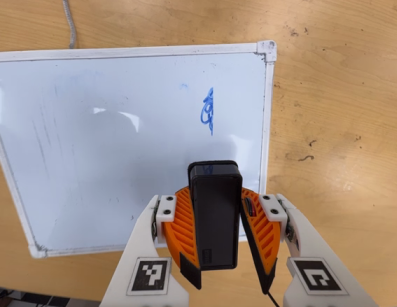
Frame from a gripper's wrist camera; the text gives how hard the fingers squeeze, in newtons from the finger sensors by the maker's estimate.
{"total": 8.8, "left": 9.0, "right": 8.6}